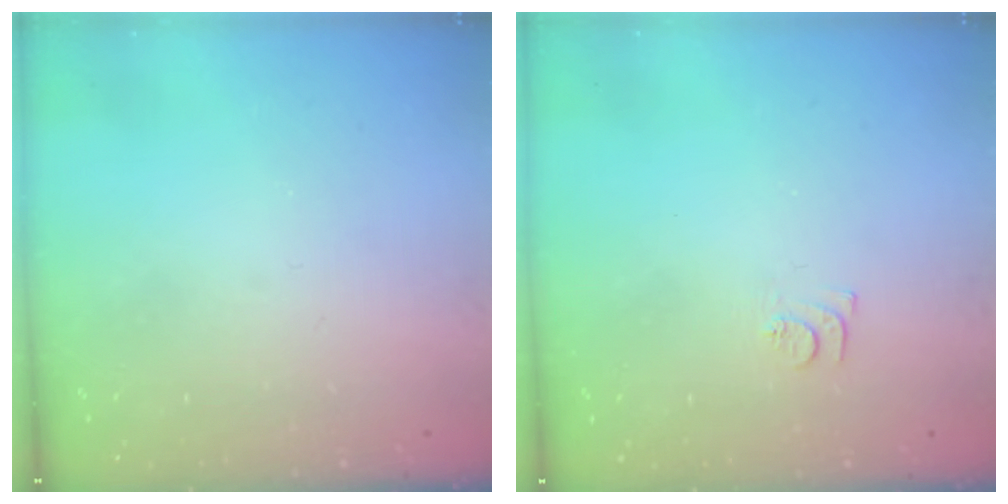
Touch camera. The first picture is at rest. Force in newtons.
{"total": 5.8, "press": 5.7, "slide": 0.4}